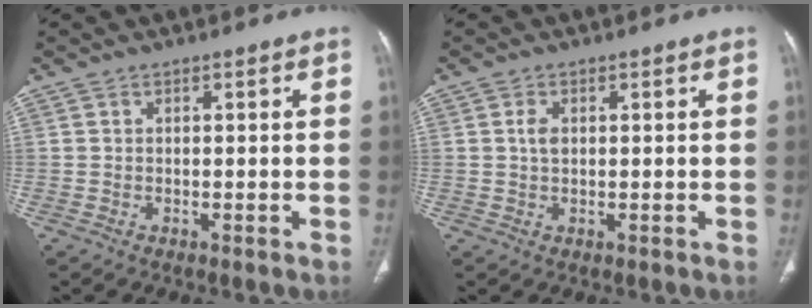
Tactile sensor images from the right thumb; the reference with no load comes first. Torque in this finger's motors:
{"motor_torque": [-0.01, 1.12, 0.17, 0.26, 0.09]}